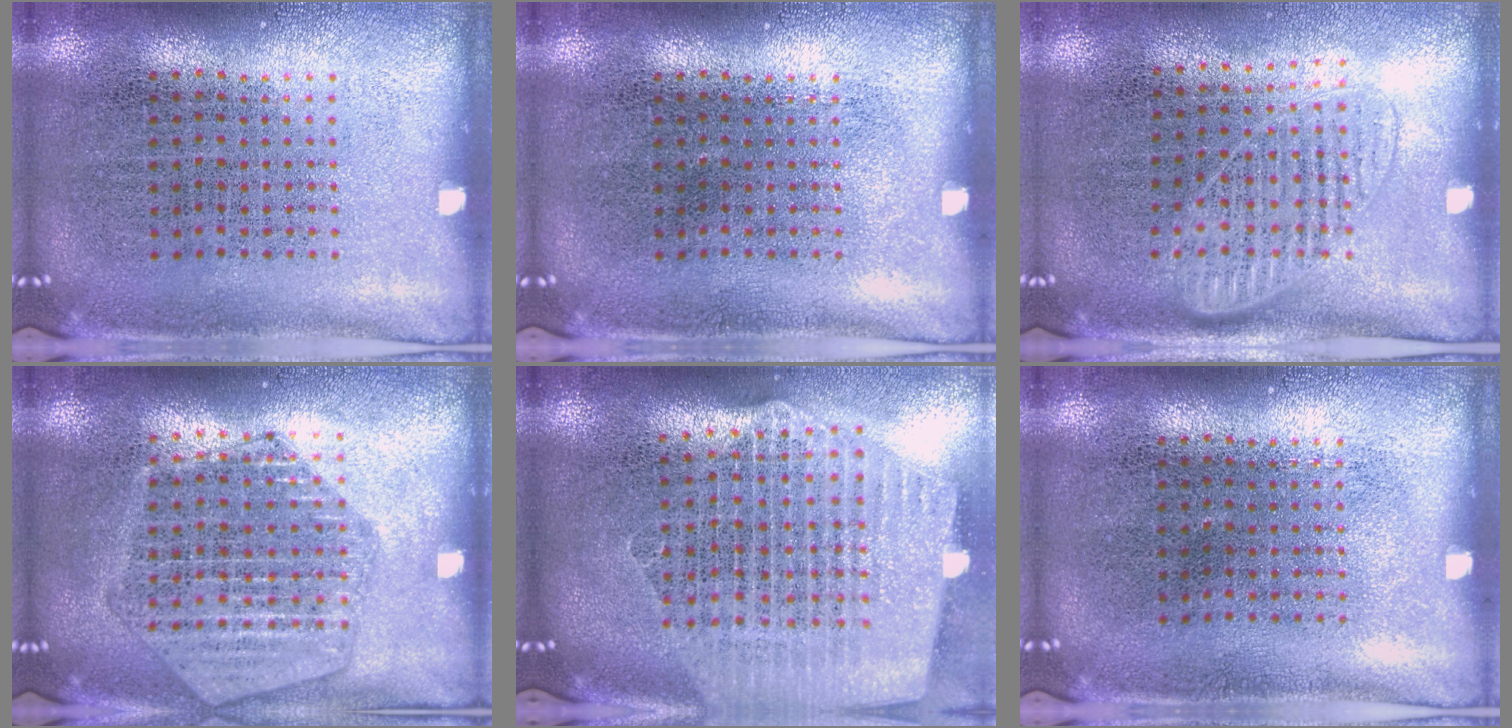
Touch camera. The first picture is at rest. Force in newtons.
{"total": 0.0}
{"total": 1.2, "press": 1.0, "slide": 0.6}
{"total": 1.9, "press": 1.8, "slide": 0.6}
{"total": 2.6, "press": 2.2, "slide": 1.3}
{"total": 0.0}